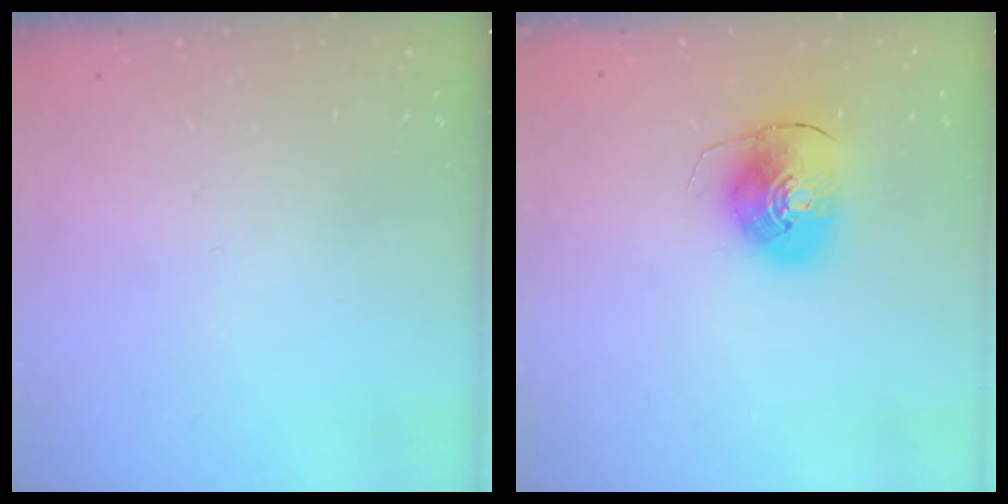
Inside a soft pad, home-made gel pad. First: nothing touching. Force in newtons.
{"total": 9.2, "press": 9.0, "slide": 1.5}